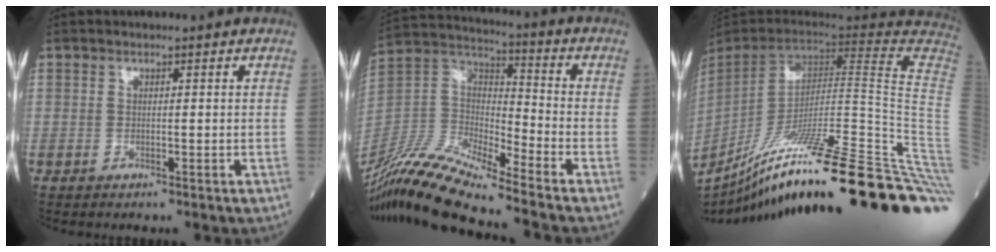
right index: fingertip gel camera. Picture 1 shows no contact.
{"total": 14.9, "force": [-13.0, 0.0, 7.2], "torque": [-0.148, 0.007, -0.255]}
{"total": 37.3, "force": [-23.6, -2.0, 28.9], "torque": [-0.280, -0.042, -0.353]}